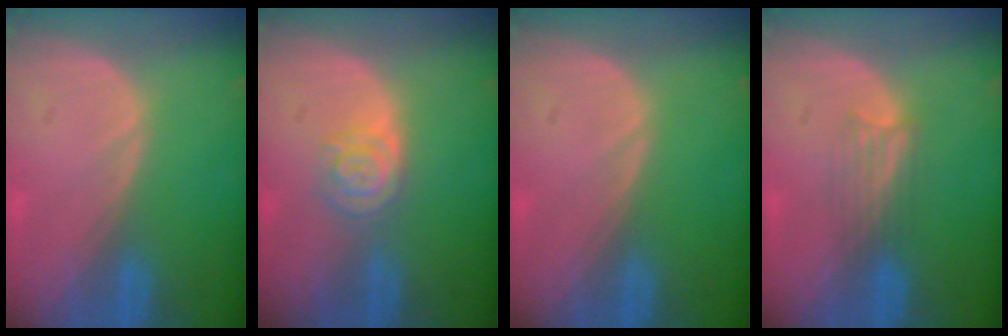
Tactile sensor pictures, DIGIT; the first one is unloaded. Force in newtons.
{"total": 4.2, "press": 3.8, "slide": 1.8}
{"total": 0.0}
{"total": 3.1, "press": 2.8, "slide": 1.3}